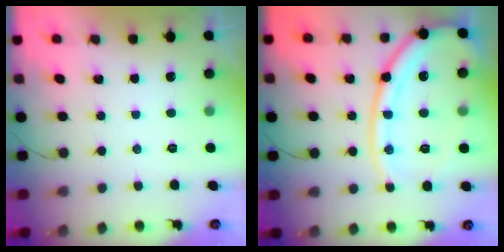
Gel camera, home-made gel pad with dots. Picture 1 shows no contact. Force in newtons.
{"total": 18.2, "press": 18.1, "slide": 1.9}